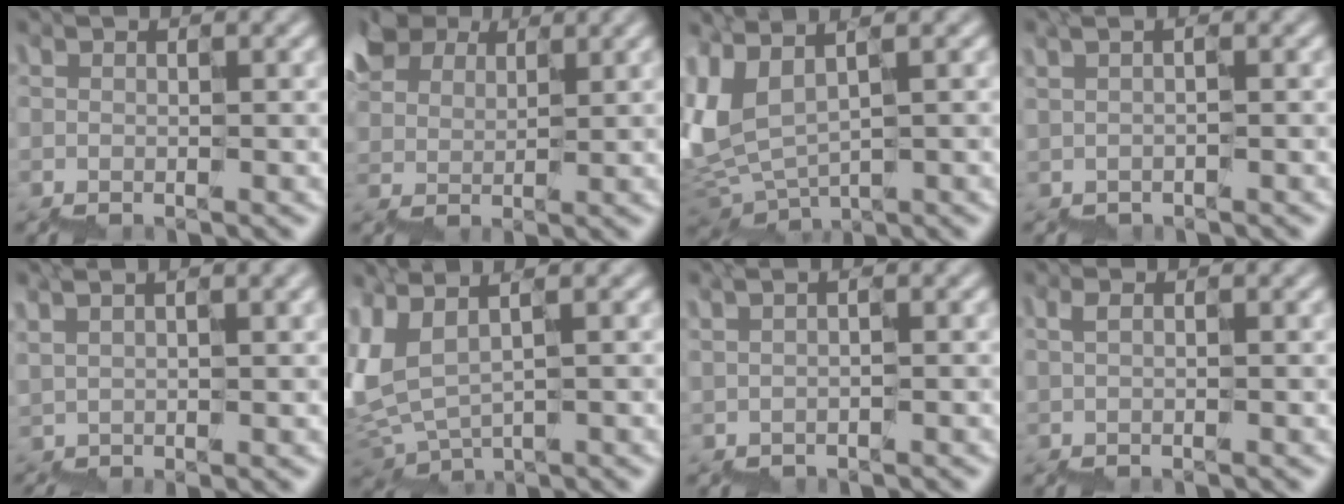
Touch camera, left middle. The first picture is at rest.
{"total": 6.4, "force": [4.6, 4.0, 1.8], "torque": [-0.041, 0.027, 0.079]}
{"total": 5.8, "force": [2.2, 3.2, 4.3], "torque": [-0.121, -0.001, 0.049]}
{"total": 0.7, "force": [0.4, 0.1, 0.6], "torque": [-0.012, -0.003, 0.006]}
{"total": 5.8, "force": [2.8, 2.1, 4.6], "torque": [-0.051, 0.026, 0.047]}
{"total": 4.7, "force": [1.9, 2.6, 3.4], "torque": [-0.099, 0.001, 0.038]}
{"total": 1.0, "force": [0.7, 0.1, 0.7], "torque": [-0.014, -0.001, 0.011]}
{"total": 0.9, "force": [0.7, 0.2, 0.6], "torque": [-0.013, -0.001, 0.011]}